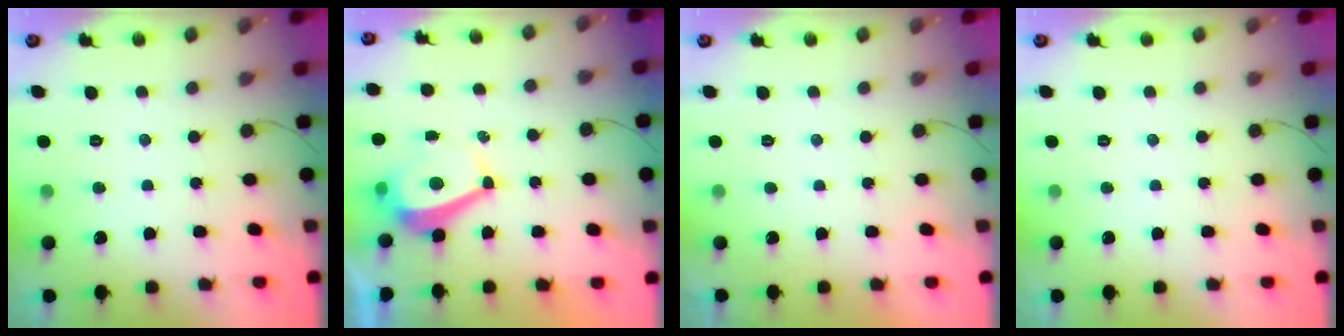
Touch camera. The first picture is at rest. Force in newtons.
{"total": 5.0, "press": 5.0, "slide": 0.6}
{"total": 2.3, "press": 2.3, "slide": 0.4}
{"total": 0.0}